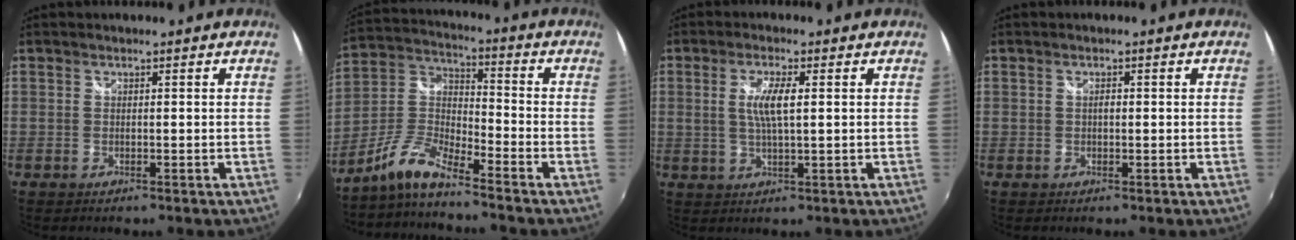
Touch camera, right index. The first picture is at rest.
{"total": 8.7, "force": [-7.2, 1.1, 4.8], "torque": [-0.120, 0.018, -0.152]}
{"total": 5.4, "force": [0.9, 1.0, 5.2], "torque": [-0.101, -0.001, 0.017]}
{"total": 0.8, "force": [0.0, 0.5, 0.7], "torque": [-0.011, 0.003, -0.001]}